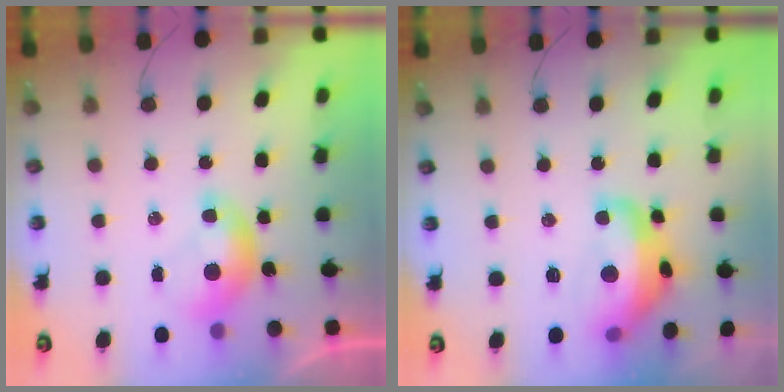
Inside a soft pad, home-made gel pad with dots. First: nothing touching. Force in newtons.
{"total": 9.6, "press": 9.5, "slide": 1.4}